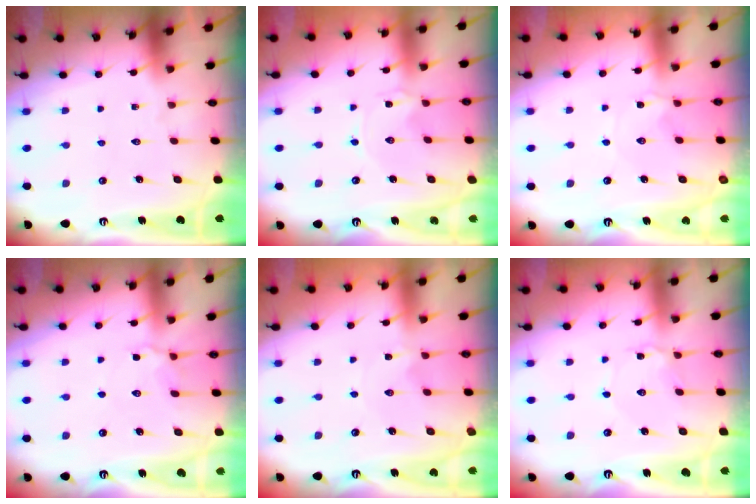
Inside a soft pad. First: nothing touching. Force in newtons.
{"total": 0.0}
{"total": 1.3, "press": 1.3, "slide": 0.3}
{"total": 4.4, "press": 4.3, "slide": 1.0}
{"total": 0.7, "press": 0.7, "slide": 0.1}
{"total": 2.3, "press": 2.3, "slide": 0.3}